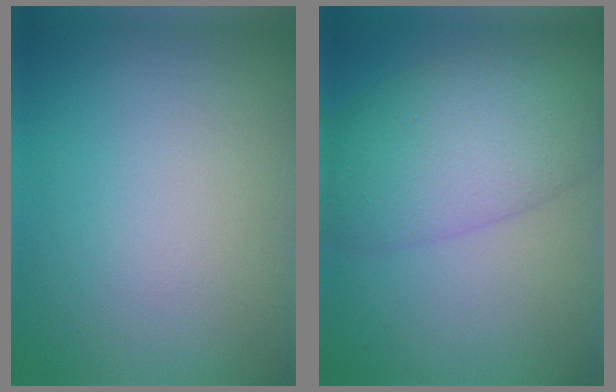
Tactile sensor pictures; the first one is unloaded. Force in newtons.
{"total": 8.1, "press": 8.1, "slide": 0.2}